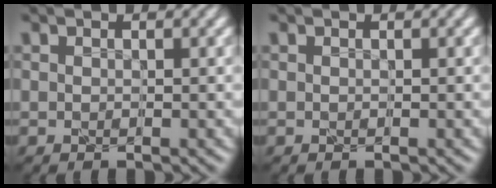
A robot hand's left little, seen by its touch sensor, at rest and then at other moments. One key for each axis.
{"total": 0.0}